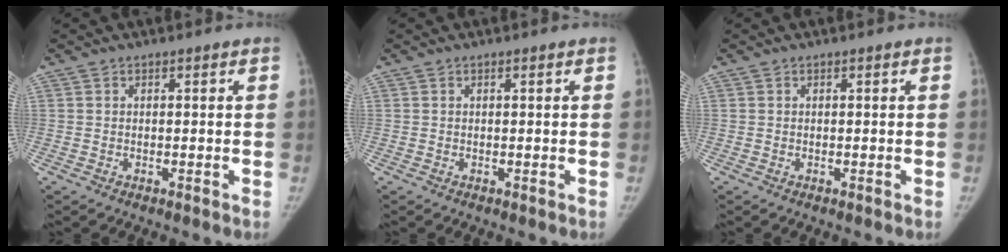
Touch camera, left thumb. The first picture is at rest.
{"total": 0.0}
{"total": 0.0}